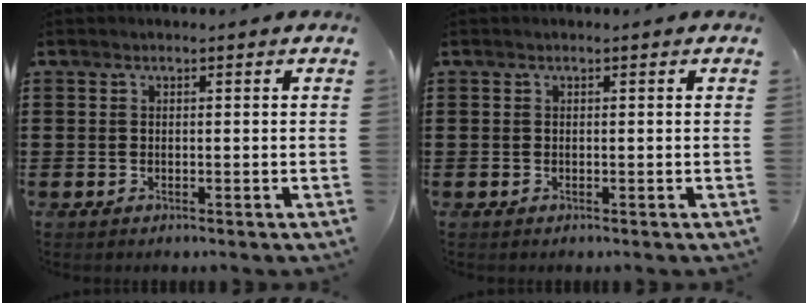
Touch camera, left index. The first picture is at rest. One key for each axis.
{"total": 0.0}